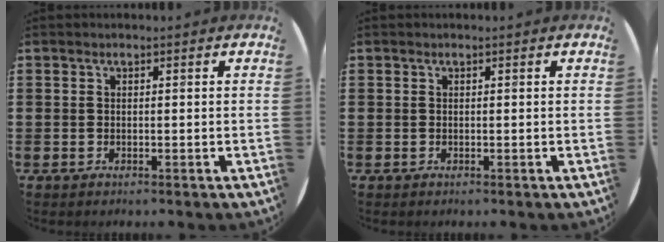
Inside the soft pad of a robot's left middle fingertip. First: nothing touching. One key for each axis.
{"total": 0.0}